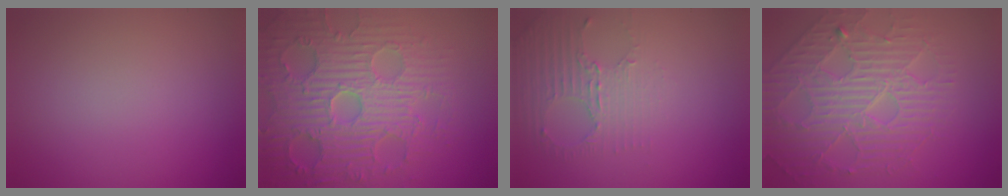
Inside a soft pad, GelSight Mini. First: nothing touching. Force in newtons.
{"total": 8.0, "press": 6.4, "slide": 4.8}
{"total": 2.6, "press": 1.9, "slide": 1.9}
{"total": 4.7, "press": 4.6, "slide": 0.6}